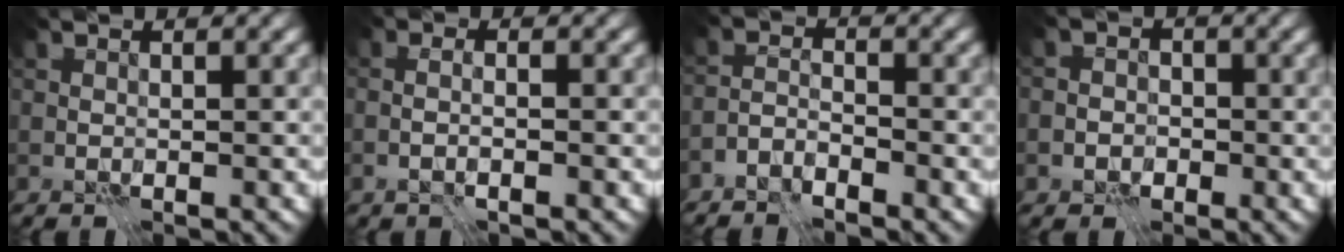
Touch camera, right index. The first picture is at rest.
{"total": 1.2, "force": [-0.6, 0.0, 1.1], "torque": [-0.012, 0.005, -0.014]}
{"total": 2.4, "force": [-2.3, 0.3, 0.4], "torque": [-0.007, 0.006, -0.054]}
{"total": 2.5, "force": [-1.0, 2.2, 0.6], "torque": [0.022, 0.010, -0.038]}